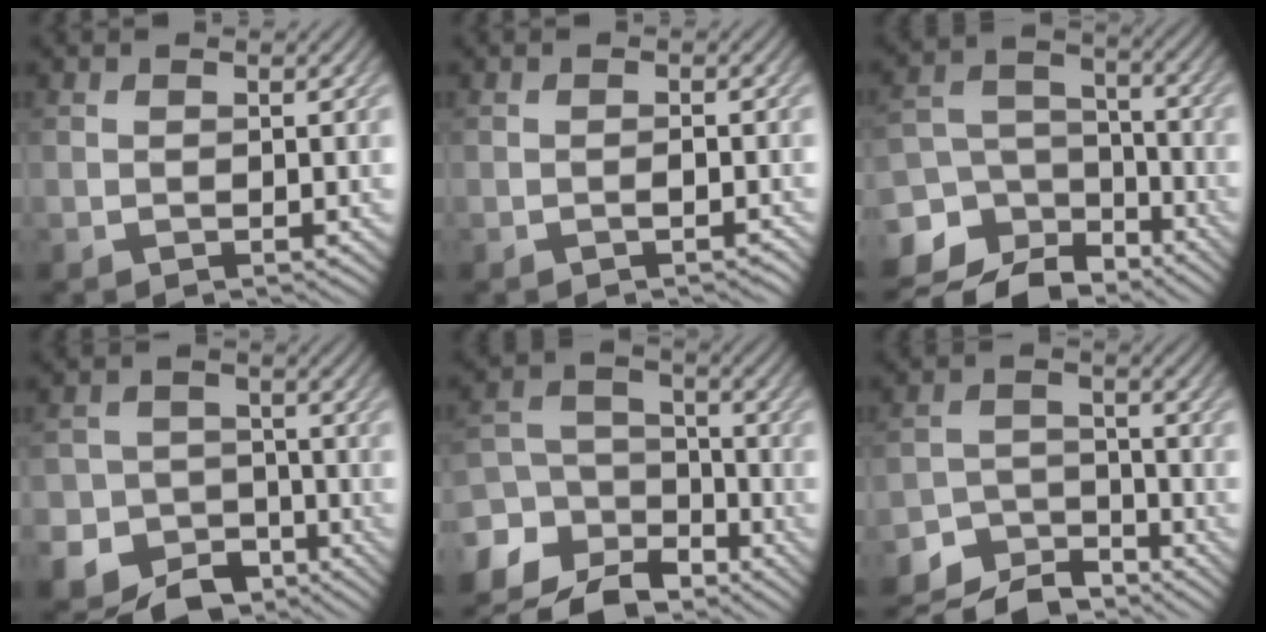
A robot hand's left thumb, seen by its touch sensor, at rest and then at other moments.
{"total": 0.9, "force": [-0.5, 0.1, 0.7], "torque": [-0.010, 0.003, -0.008]}
{"total": 13.5, "force": [-10.2, 7.9, 3.9], "torque": [-0.123, -0.032, -0.144]}
{"total": 13.6, "force": [-9.2, 9.6, 2.7], "torque": [-0.064, -0.062, -0.150]}
{"total": 13.1, "force": [-9.9, 7.4, 4.5], "torque": [-0.143, -0.035, -0.145]}
{"total": 9.3, "force": [-8.4, 3.4, 2.2], "torque": [-0.036, -0.011, -0.137]}